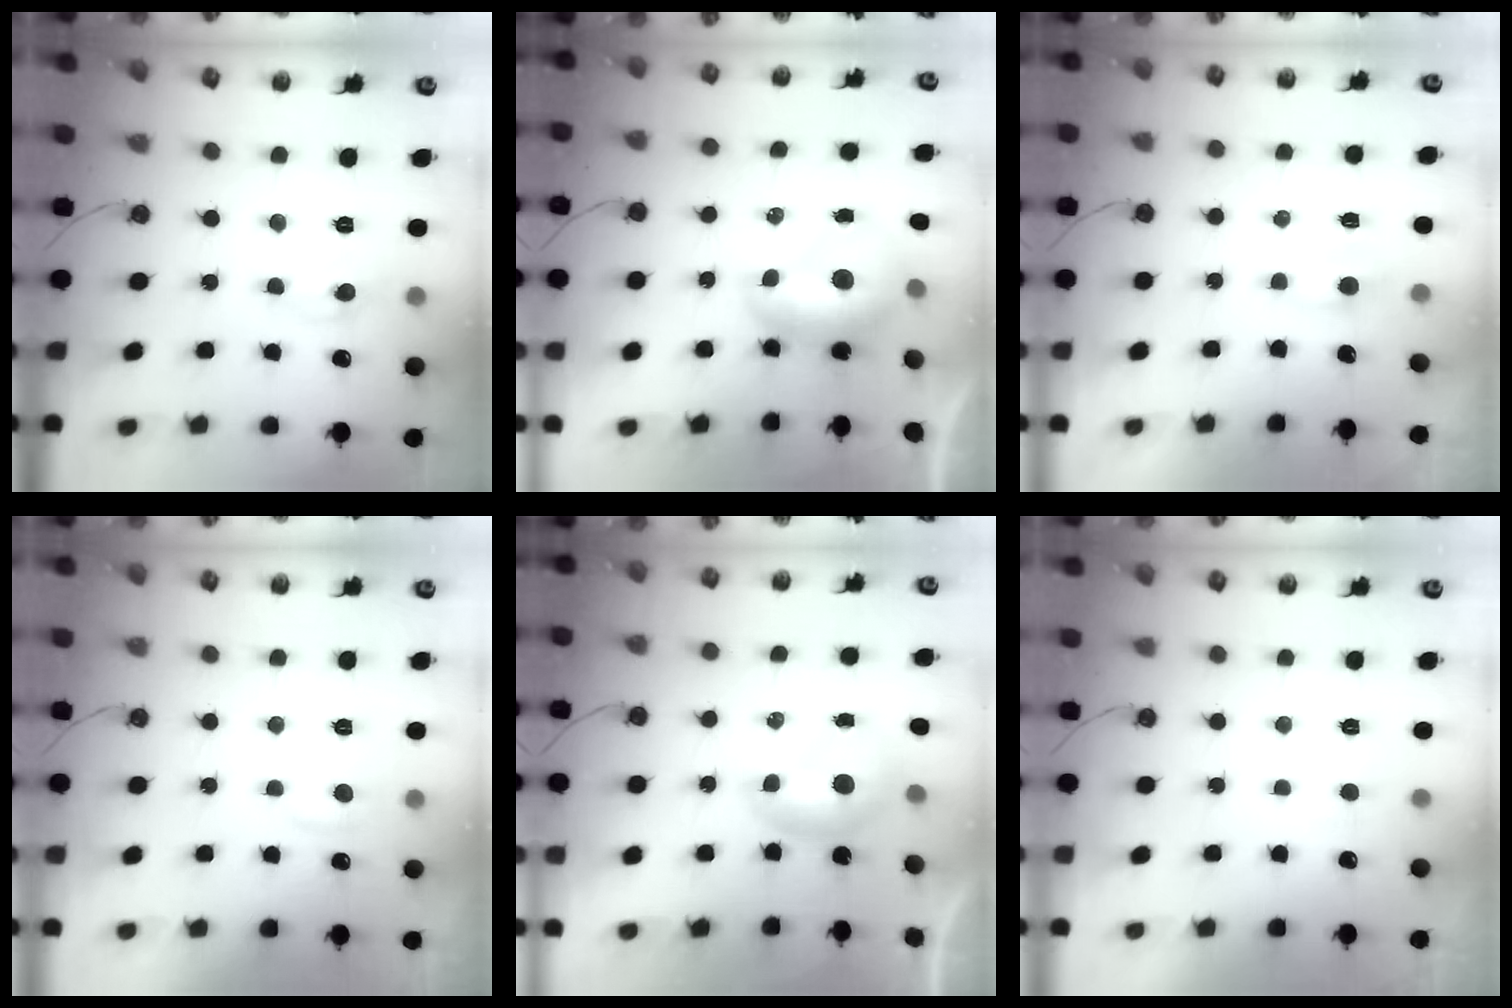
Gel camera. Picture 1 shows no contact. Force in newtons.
{"total": 1.6, "press": 1.6, "slide": 0.4}
{"total": 0.8, "press": 0.6, "slide": 0.5}
{"total": 1.0, "press": 0.0, "slide": 1.0}
{"total": 0.0}
{"total": 2.3, "press": 2.3, "slide": 0.4}